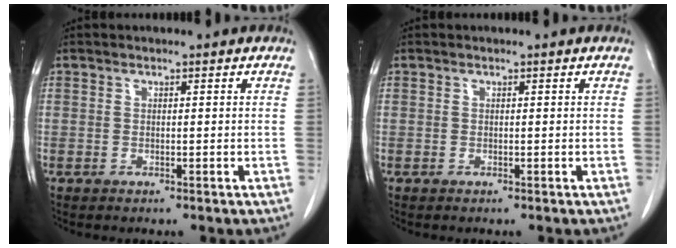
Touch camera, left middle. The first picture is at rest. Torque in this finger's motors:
{"motor_torque": [0.00, 0.00, -0.01, 0.00]}